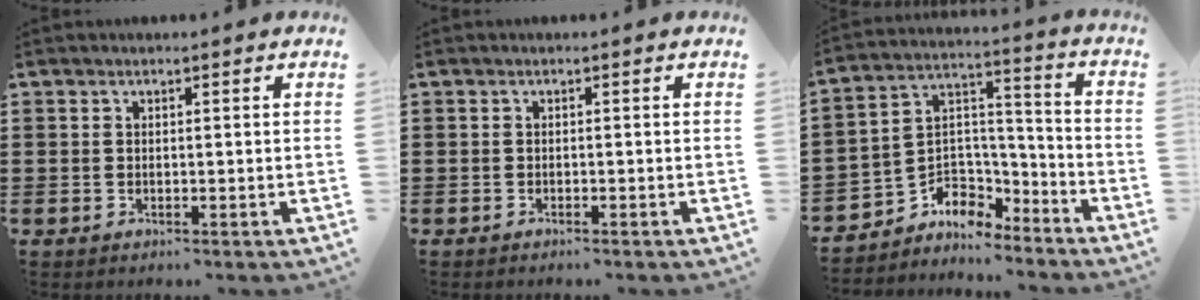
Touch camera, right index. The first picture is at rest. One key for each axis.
{"total": 0.6, "fx": -0.6, "fy": 0.0, "fz": 0.2, "tx": -0.005, "ty": -0.004, "tz": -0.011}
{"total": 4.8, "fx": -3.1, "fy": 3.7, "fz": 0.2, "tx": -0.026, "ty": -0.004, "tz": -0.065}